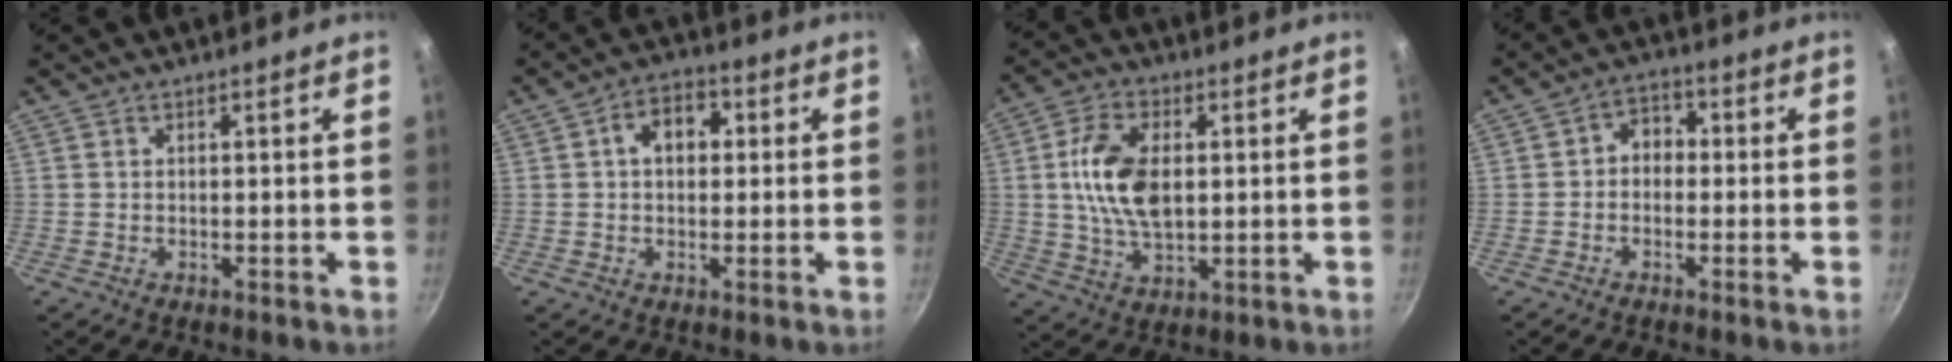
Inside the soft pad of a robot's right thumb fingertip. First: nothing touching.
{"total": 6.9, "force": [1.3, 4.9, 4.7], "torque": [-0.041, 0.016, 0.010]}
{"total": 12.1, "force": [1.5, 7.0, 9.8], "torque": [-0.170, 0.004, 0.026]}
{"total": 4.6, "force": [-0.4, 3.7, 2.7], "torque": [-0.012, 0.017, -0.018]}